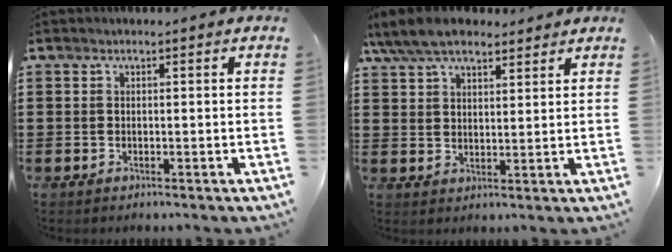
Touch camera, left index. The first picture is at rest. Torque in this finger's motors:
{"motor_torque": [2.14, 0.00, 0.37, 0.21]}